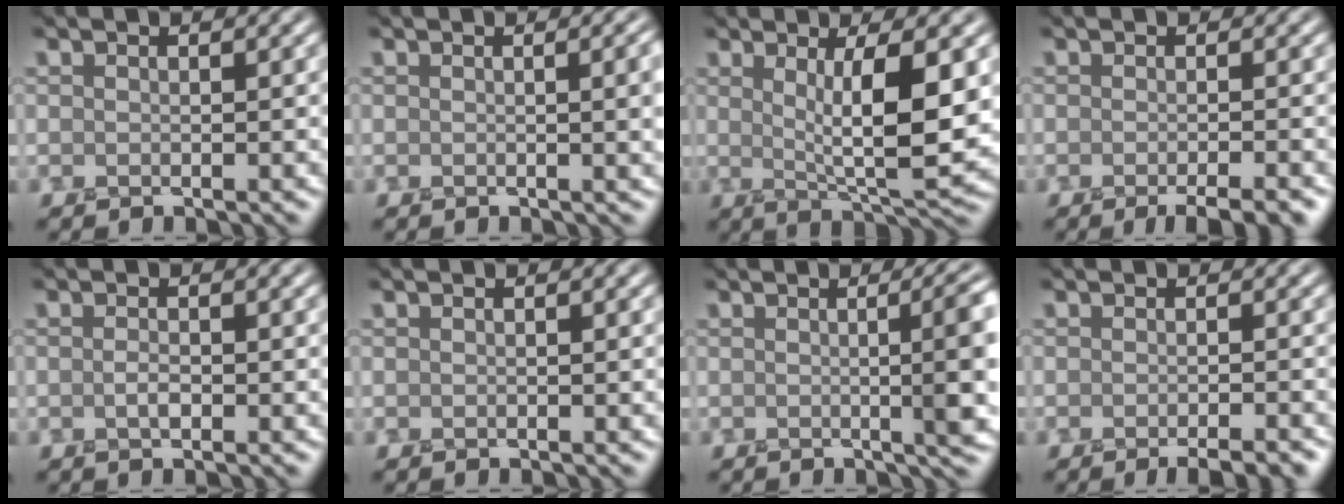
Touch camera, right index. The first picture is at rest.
{"total": 3.6, "force": [0.3, 1.3, 3.3], "torque": [-0.026, 0.007, 0.003]}
{"total": 6.7, "force": [1.0, 1.5, 6.4], "torque": [-0.097, -0.013, 0.022]}
{"total": 3.0, "force": [-1.4, 0.5, 2.6], "torque": [-0.023, -0.002, -0.023]}
{"total": 0.7, "force": [-0.4, 0.3, 0.5], "torque": [-0.013, -0.002, -0.008]}
{"total": 0.0}
{"total": 7.1, "force": [0.3, 2.1, 6.8], "torque": [-0.052, 0.013, 0.002]}
{"total": 2.4, "force": [-1.4, 0.4, 1.9], "torque": [-0.015, -0.002, -0.023]}